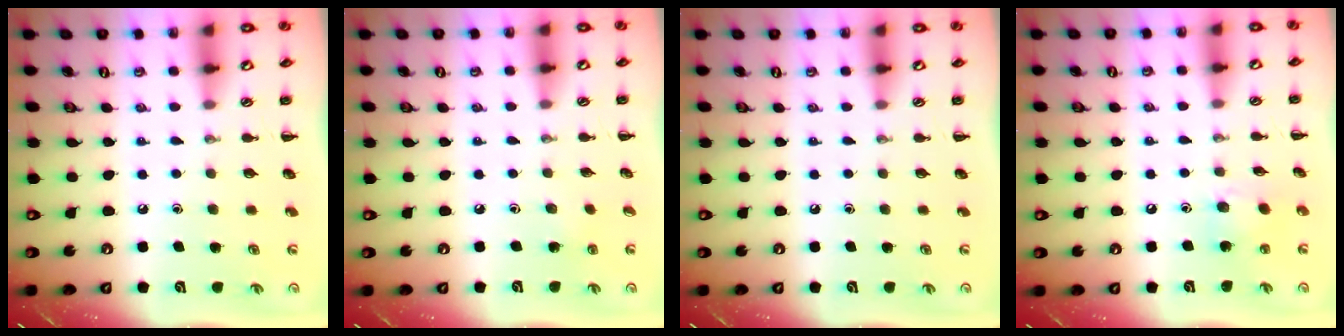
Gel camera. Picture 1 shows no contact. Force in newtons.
{"total": 3.3, "press": 3.1, "slide": 1.0}
{"total": 0.0}
{"total": 8.9, "press": 8.6, "slide": 2.2}